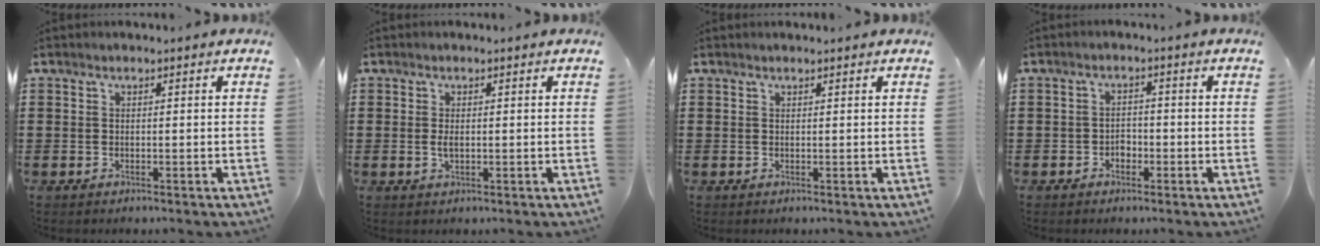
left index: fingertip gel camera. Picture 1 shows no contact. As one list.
[{"total": 1.5, "force": [0.1, 0.6, 1.4], "torque": [-0.028, 0.001, 0.001]}, {"total": 0.5, "force": [0.5, 0.0, 0.1], "torque": [-0.004, -0.001, 0.011]}, {"total": 1.5, "force": [-0.9, 1.1, 0.5], "torque": [-0.016, 0.001, -0.021]}]